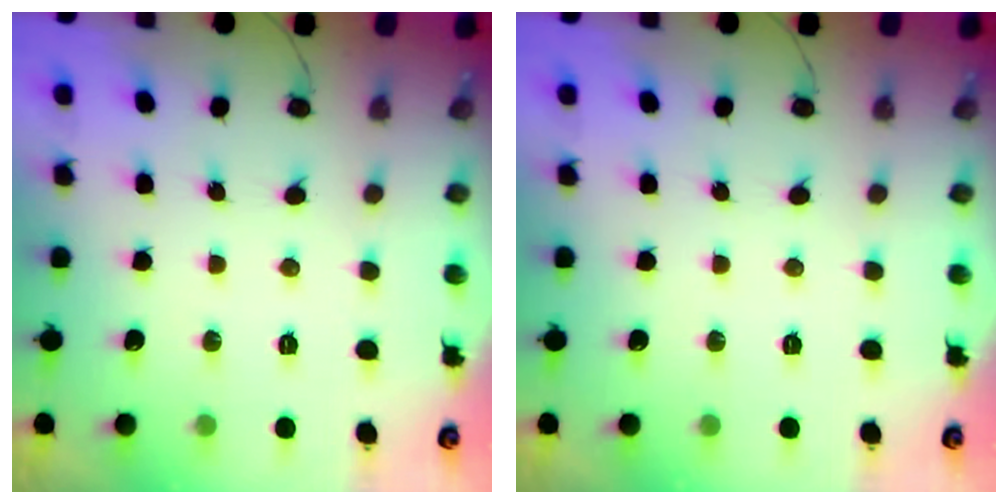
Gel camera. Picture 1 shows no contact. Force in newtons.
{"total": 0.0}